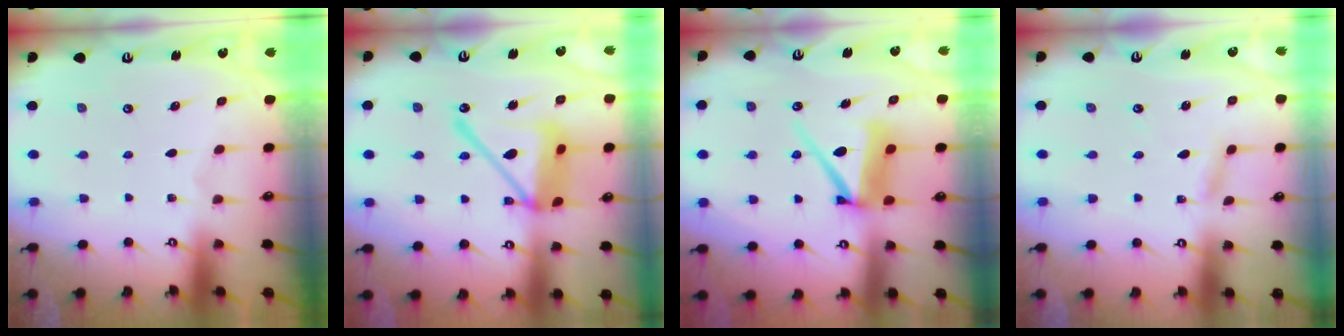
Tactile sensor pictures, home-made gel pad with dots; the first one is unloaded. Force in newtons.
{"total": 18.2, "press": 18.1, "slide": 1.6}
{"total": 9.4, "press": 9.4, "slide": 1.1}
{"total": 2.3, "press": 2.3, "slide": 0.2}